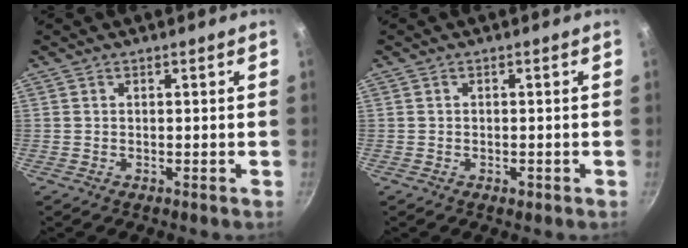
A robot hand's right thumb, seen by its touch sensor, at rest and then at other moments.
{"total": 1.2, "force": [-0.5, 0.8, 0.7], "torque": [-0.010, 0.003, -0.007]}